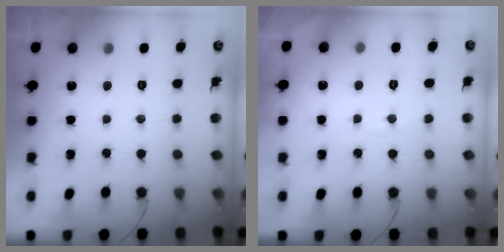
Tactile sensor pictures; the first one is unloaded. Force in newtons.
{"total": 2.5, "press": 2.5, "slide": 0.2}